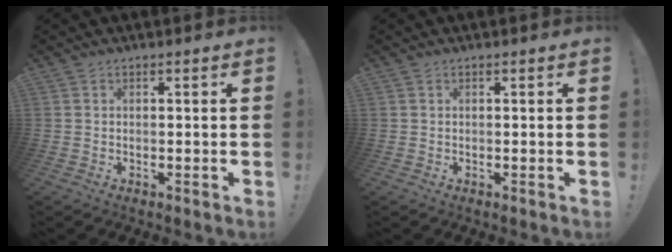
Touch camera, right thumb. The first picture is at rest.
{"total": 0.0}